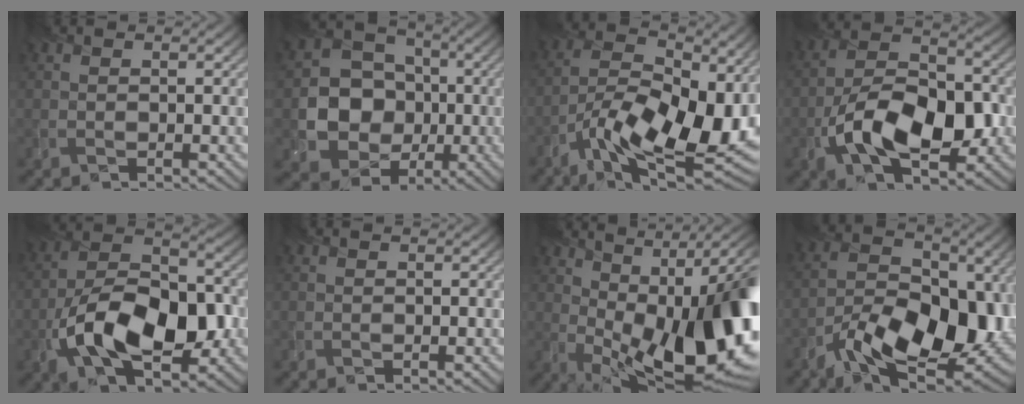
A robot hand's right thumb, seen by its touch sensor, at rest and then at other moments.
{"total": 10.4, "force": [-1.4, 9.1, 4.9], "torque": [-0.105, -0.013, -0.037]}
{"total": 16.4, "force": [-6.0, 8.0, 13.0], "torque": [-0.224, -0.021, -0.105]}
{"total": 11.8, "force": [-3.9, 6.4, 9.1], "torque": [-0.170, -0.002, -0.075]}
{"total": 13.1, "force": [-4.2, 7.2, 10.0], "torque": [-0.191, -0.005, -0.084]}
{"total": 0.0}
{"total": 18.4, "force": [0.4, 8.5, 16.3], "torque": [-0.203, -0.011, 0.020]}
{"total": 14.6, "force": [-5.8, 7.6, 11.1], "torque": [-0.181, -0.020, -0.101]}